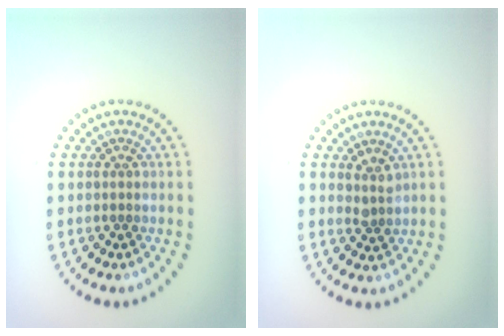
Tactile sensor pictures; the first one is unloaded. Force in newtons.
{"total": 1.3, "press": 1.1, "slide": 0.7}